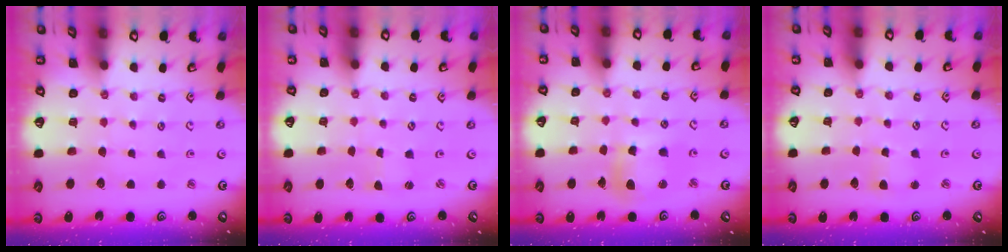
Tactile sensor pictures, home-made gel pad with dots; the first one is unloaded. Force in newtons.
{"total": 0.0}
{"total": 11.3, "press": 11.2, "slide": 1.5}
{"total": 3.1, "press": 3.0, "slide": 0.5}